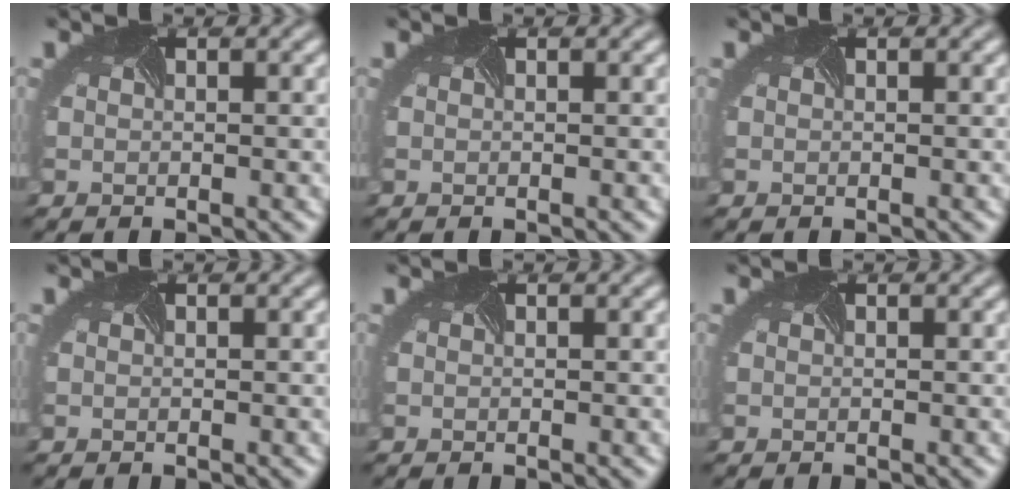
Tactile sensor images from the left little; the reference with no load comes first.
{"total": 0.0}
{"total": 0.0}
{"total": 0.0}
{"total": 0.0}
{"total": 0.0}